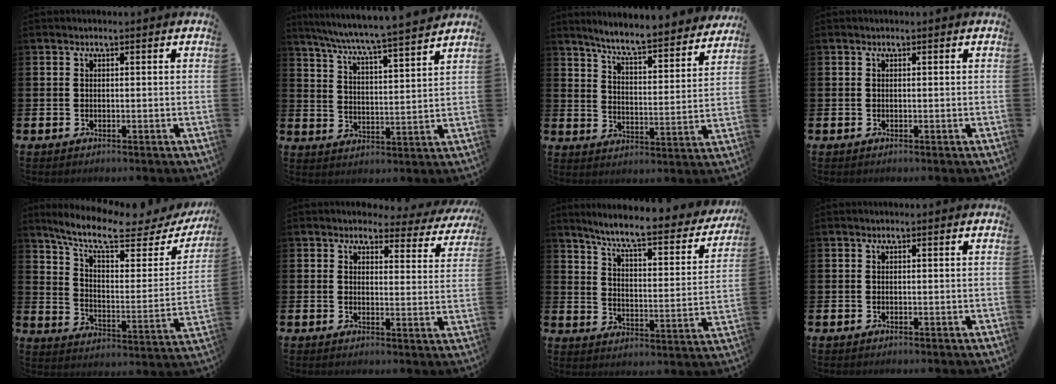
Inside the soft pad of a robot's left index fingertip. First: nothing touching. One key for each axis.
{"total": 6.8, "fx": 6.5, "fy": -0.4, "fz": 2.2, "tx": -0.073, "ty": -0.049, "tz": 0.110}
{"total": 6.9, "fx": 6.5, "fy": 0.1, "fz": 2.2, "tx": -0.066, "ty": -0.052, "tz": 0.108}
{"total": 0.0}
{"total": 9.8, "fx": 8.1, "fy": 2.3, "fz": 5.1, "tx": -0.121, "ty": -0.054, "tz": 0.133}
{"total": 2.7, "fx": 2.4, "fy": 1.2, "fz": 0.4, "tx": -0.003, "ty": -0.021, "tz": 0.035}
{"total": 7.3, "fx": 6.4, "fy": 0.8, "fz": 3.3, "tx": -0.089, "ty": -0.051, "tz": 0.102}
{"total": 0.0}